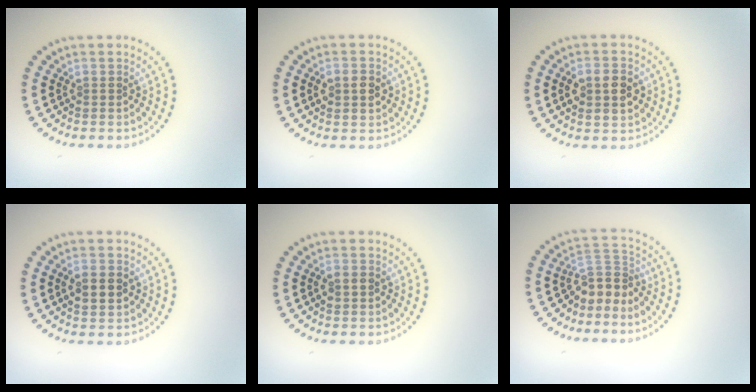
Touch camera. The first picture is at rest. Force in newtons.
{"total": 2.9, "press": 2.9, "slide": 0.2}
{"total": 3.7, "press": 3.7, "slide": 0.1}
{"total": 3.2, "press": 3.2, "slide": 0.2}
{"total": 1.5, "press": 1.5, "slide": 0.3}
{"total": 3.0, "press": 2.1, "slide": 2.1}